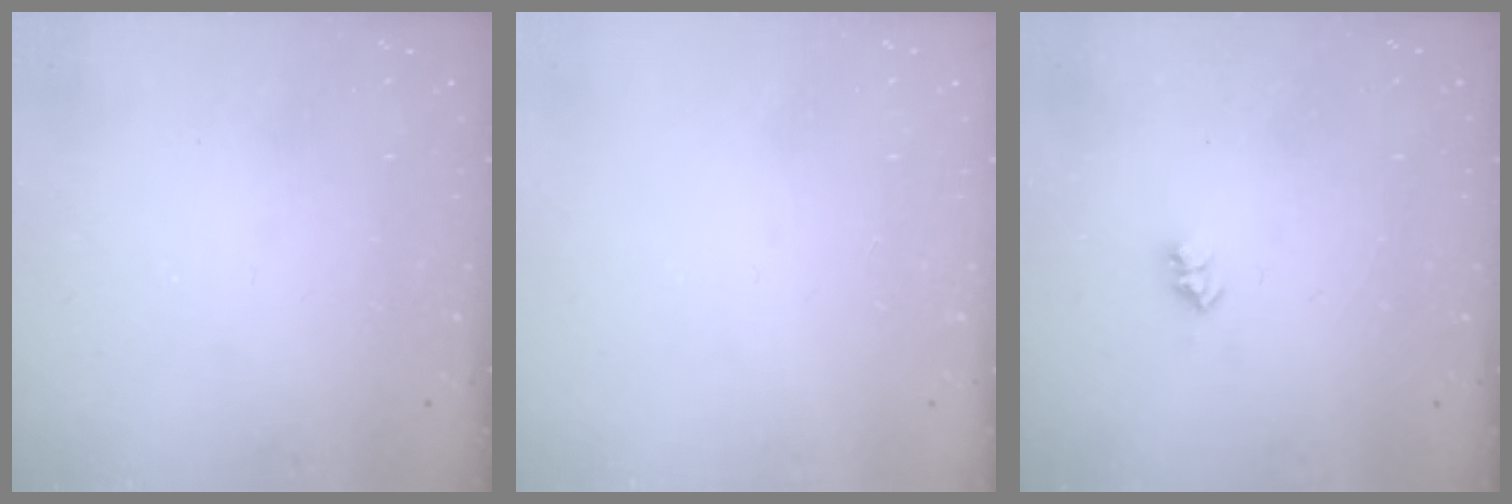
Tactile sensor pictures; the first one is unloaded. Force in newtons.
{"total": 0.0}
{"total": 2.6, "press": 2.5, "slide": 0.4}